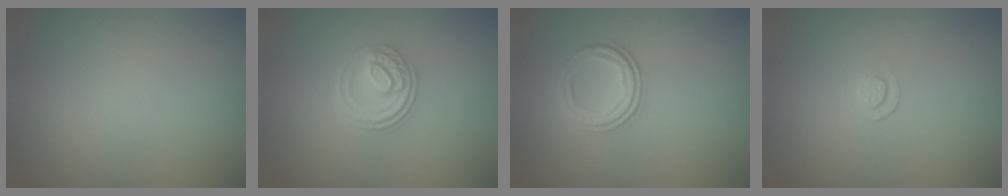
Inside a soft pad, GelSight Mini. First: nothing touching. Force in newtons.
{"total": 3.0, "press": 2.5, "slide": 1.7}
{"total": 2.7, "press": 2.3, "slide": 1.4}
{"total": 0.8, "press": 0.5, "slide": 0.7}